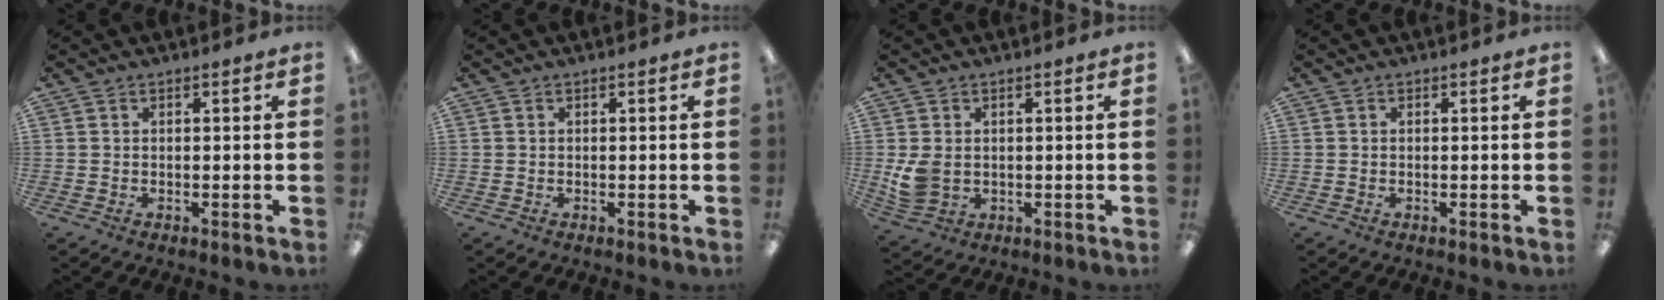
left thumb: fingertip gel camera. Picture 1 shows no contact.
{"total": 0.0}
{"total": 5.2, "force": [0.6, 3.9, 3.3], "torque": [-0.074, -0.004, 0.011]}
{"total": 0.0}